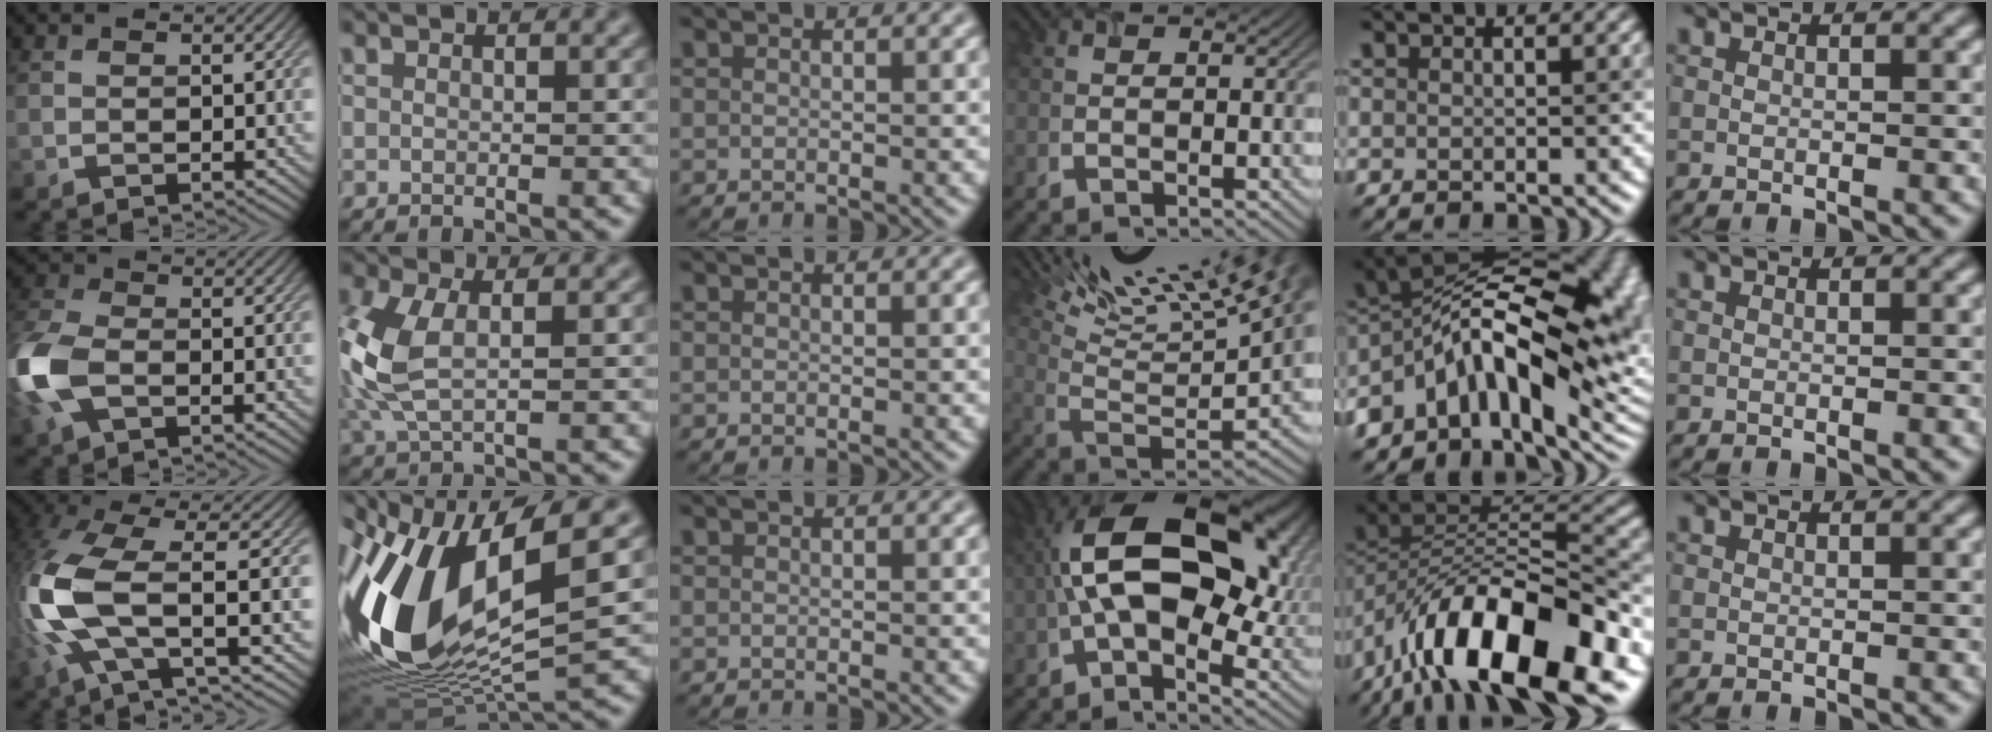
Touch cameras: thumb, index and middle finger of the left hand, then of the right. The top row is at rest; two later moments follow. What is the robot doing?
{"motion": "extract", "object": "airpods case & airpods"}